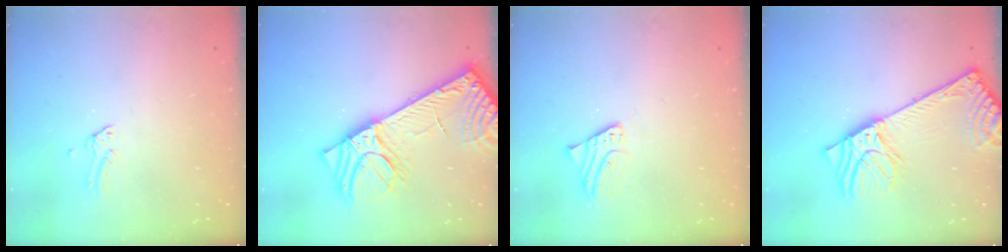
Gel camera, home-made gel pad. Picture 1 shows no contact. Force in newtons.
{"total": 17.2, "press": 16.8, "slide": 3.2}
{"total": 2.3, "press": 2.3, "slide": 0.1}
{"total": 14.7, "press": 14.3, "slide": 3.6}